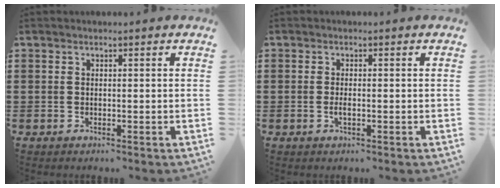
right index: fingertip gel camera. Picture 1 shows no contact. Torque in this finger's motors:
{"motor_torque": [1.01, 1.13, 0.03, 0.03]}